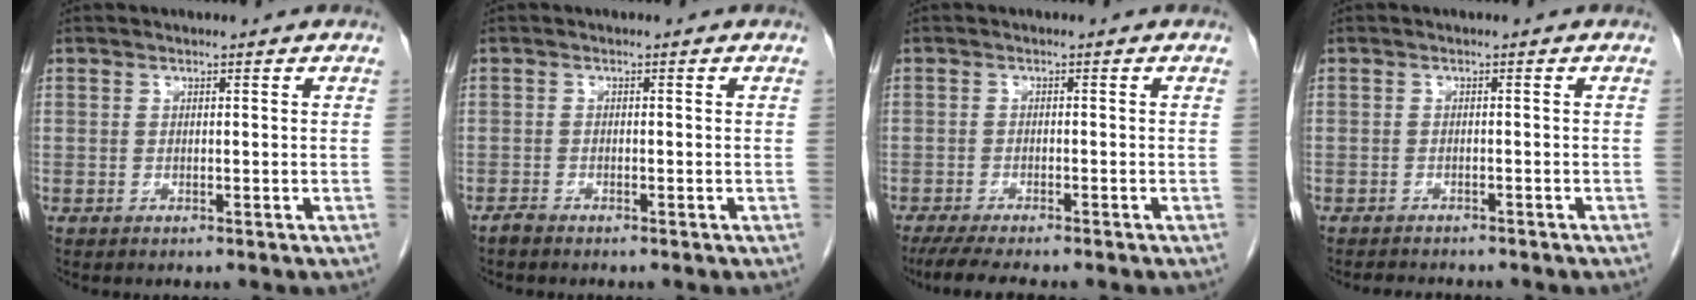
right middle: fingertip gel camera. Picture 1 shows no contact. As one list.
[{"total": 0.8, "force": [-0.8, 0.1, 0.2], "torque": [-0.010, -0.002, -0.014]}, {"total": 7.5, "force": [-6.1, 0.9, 4.2], "torque": [-0.059, -0.014, -0.092]}, {"total": 5.1, "force": [-4.5, 1.7, 1.8], "torque": [-0.028, -0.003, -0.054]}]